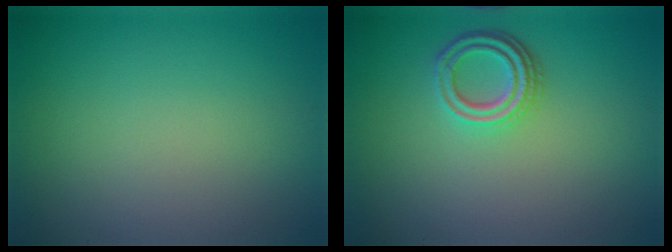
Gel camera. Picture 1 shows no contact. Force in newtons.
{"total": 3.3, "press": 2.7, "slide": 2.0}